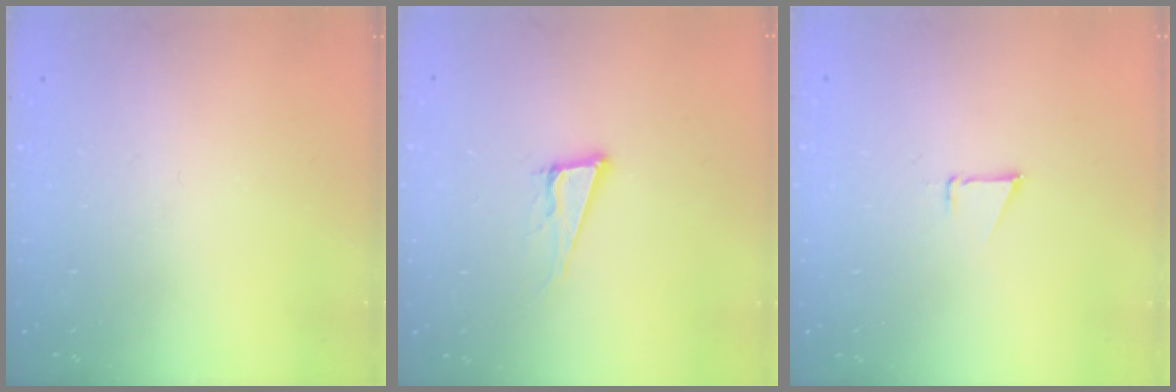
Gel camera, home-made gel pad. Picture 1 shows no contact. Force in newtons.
{"total": 9.8, "press": 9.2, "slide": 3.3}
{"total": 0.8, "press": 0.8, "slide": 0.1}